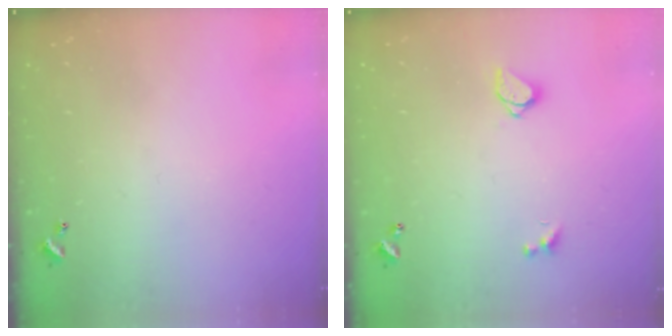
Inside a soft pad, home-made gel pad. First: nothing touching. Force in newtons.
{"total": 1.6, "press": 1.5, "slide": 0.4}